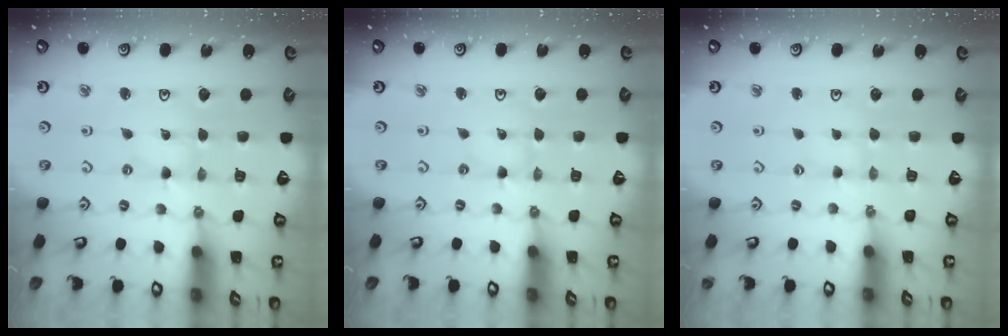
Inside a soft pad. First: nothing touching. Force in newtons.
{"total": 0.0}
{"total": 0.8, "press": 0.8, "slide": 0.2}